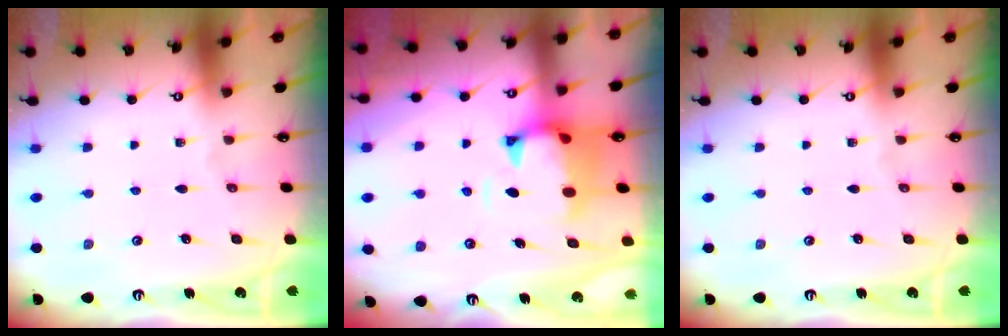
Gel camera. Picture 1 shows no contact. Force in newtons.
{"total": 1.5, "press": 1.1, "slide": 1.1}
{"total": 0.0}